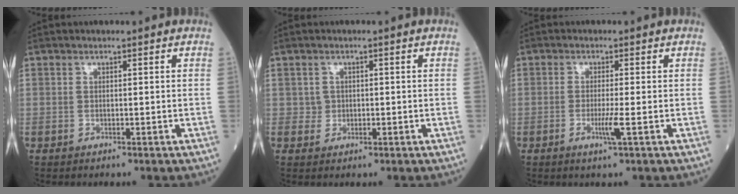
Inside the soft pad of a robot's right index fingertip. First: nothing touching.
{"total": 1.5, "force": [0.1, 1.5, 0.2], "torque": [0.002, 0.003, 0.002]}
{"total": 2.6, "force": [-0.8, -0.4, 2.5], "torque": [-0.049, -0.006, -0.017]}